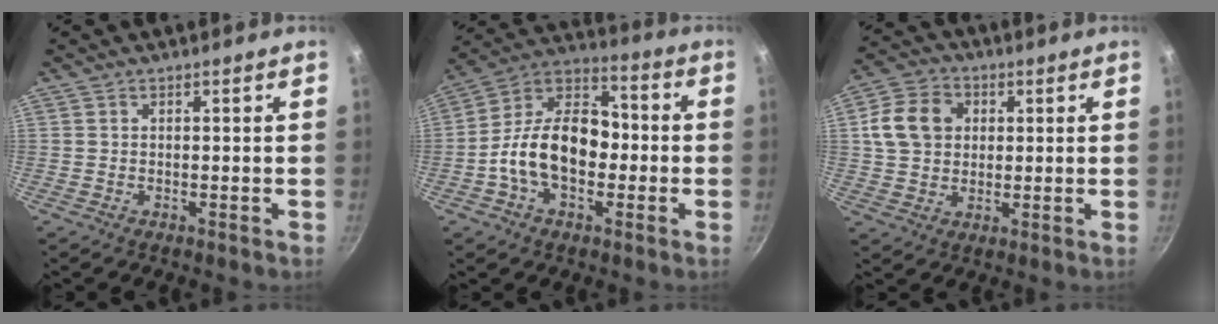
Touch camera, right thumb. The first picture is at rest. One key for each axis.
{"total": 16.6, "fx": -2.7, "fy": 10.9, "fz": 12.2, "tx": -0.170, "ty": 0.049, "tz": -0.065}
{"total": 10.6, "fx": 2.3, "fy": 8.5, "fz": 5.8, "tx": -0.087, "ty": 0.008, "tz": 0.031}